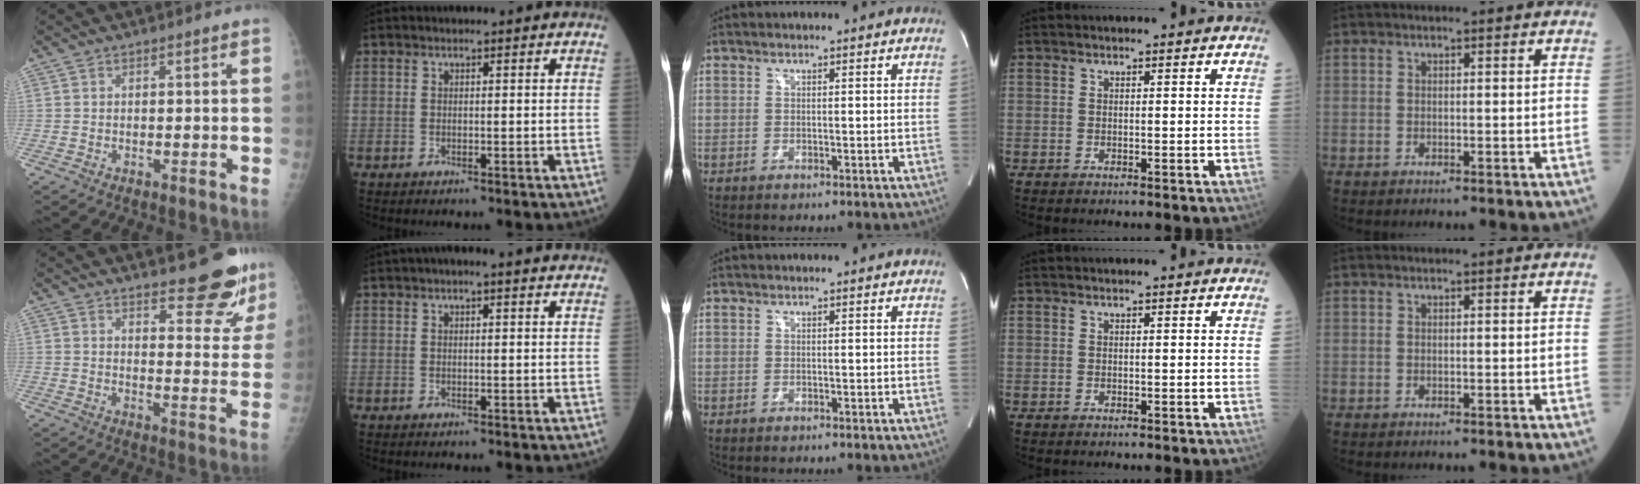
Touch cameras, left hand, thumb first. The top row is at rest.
{"thumb": {"total": 11.6, "force": [9.7, 2.8, 5.7], "torque": [-0.041, -0.076, 0.120]}, "index": {"total": 3.9, "force": [2.9, 0.7, 2.5], "torque": [-0.038, 0.033, 0.038]}}